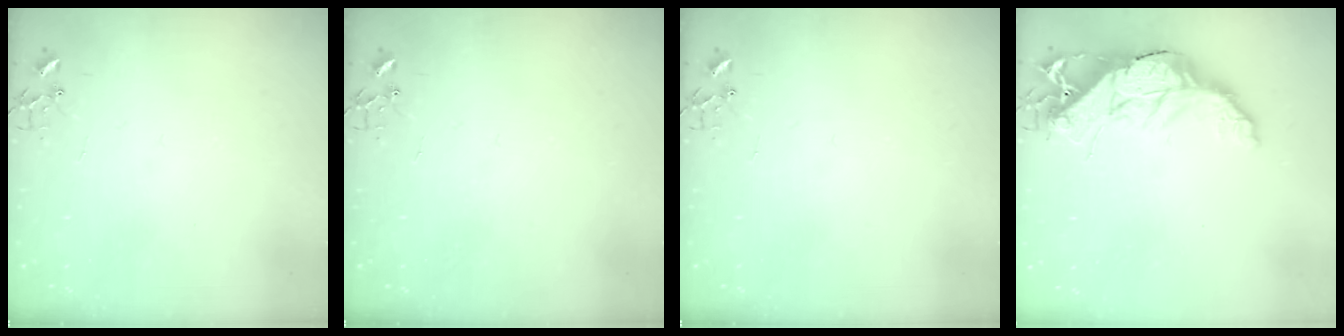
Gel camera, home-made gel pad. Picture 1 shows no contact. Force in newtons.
{"total": 0.0}
{"total": 0.0}
{"total": 19.1, "press": 19.1, "slide": 1.2}